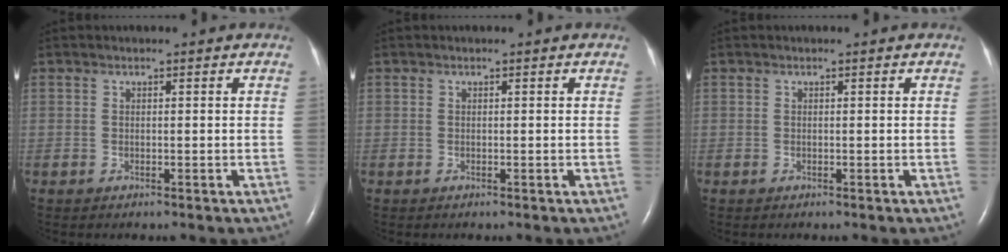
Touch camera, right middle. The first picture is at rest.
{"total": 0.0}
{"total": 0.0}